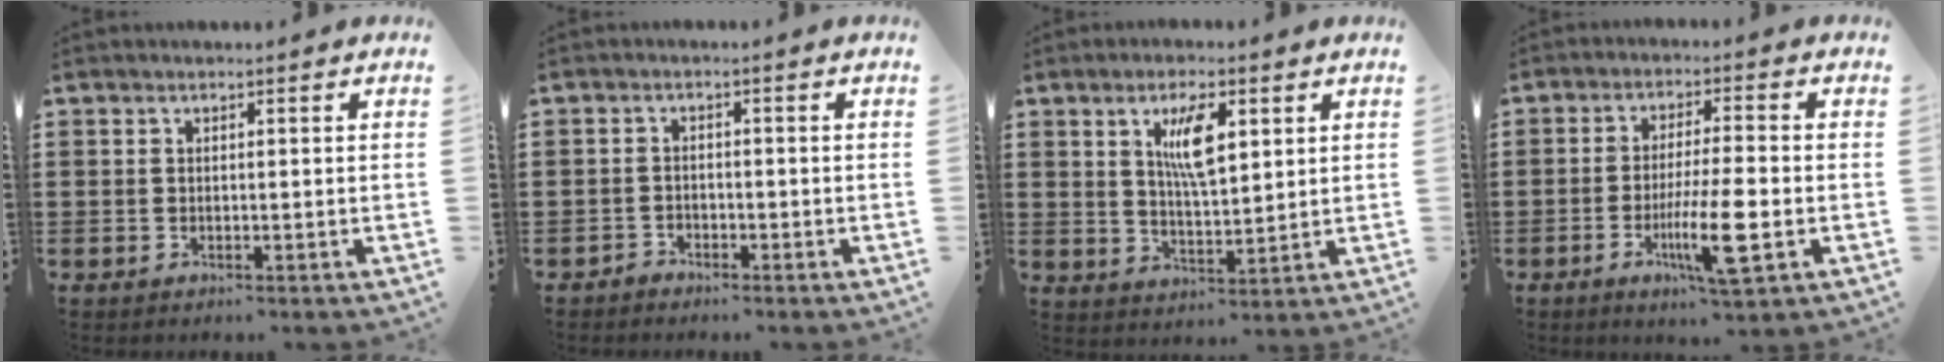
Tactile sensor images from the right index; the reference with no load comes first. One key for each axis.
{"total": 1.4, "fx": -1.3, "fy": 0.5, "fz": -0.1, "tx": -0.004, "ty": 0.004, "tz": -0.028}
{"total": 6.9, "fx": 2.7, "fy": 2.3, "fz": 5.9, "tx": -0.109, "ty": 0.000, "tz": 0.042}
{"total": 9.6, "fx": -3.0, "fy": 1.2, "fz": 9.0, "tx": -0.178, "ty": -0.019, "tz": -0.057}